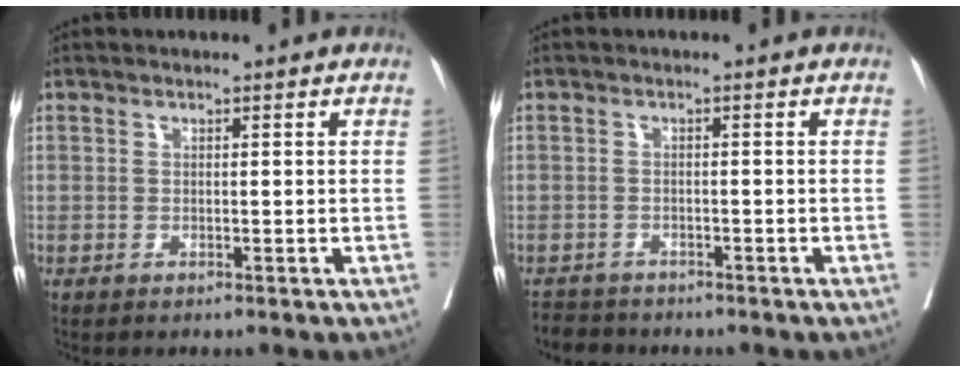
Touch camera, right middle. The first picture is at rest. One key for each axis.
{"total": 3.5, "fx": -3.3, "fy": 1.0, "fz": -0.4, "tx": -0.002, "ty": -0.010, "tz": -0.058}